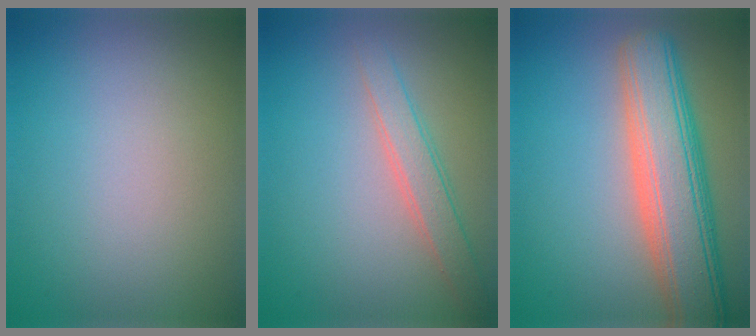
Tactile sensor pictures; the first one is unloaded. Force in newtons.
{"total": 2.5, "press": 2.5, "slide": 0.1}
{"total": 8.8, "press": 8.7, "slide": 0.9}